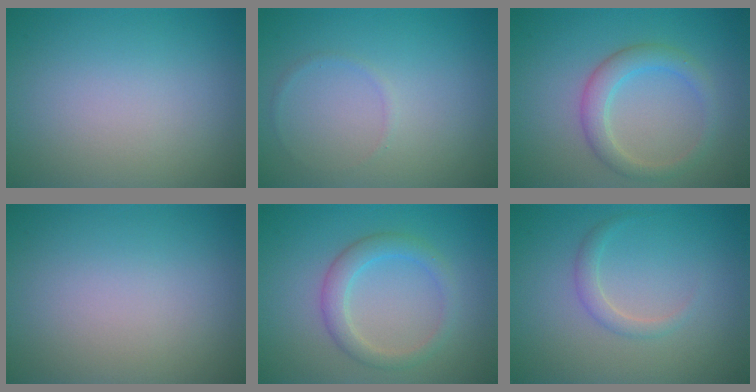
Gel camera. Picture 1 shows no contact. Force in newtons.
{"total": 0.6, "press": 0.6, "slide": 0.1}
{"total": 2.9, "press": 2.9, "slide": 0.2}
{"total": 0.0}
{"total": 2.8, "press": 2.8, "slide": 0.1}
{"total": 1.4, "press": 1.4, "slide": 0.1}